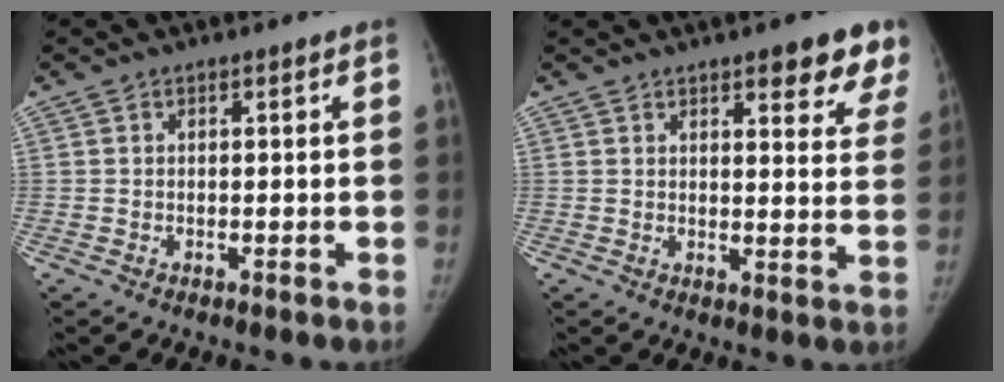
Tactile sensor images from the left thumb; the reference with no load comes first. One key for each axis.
{"total": 10.5, "fx": 7.1, "fy": 3.4, "fz": 6.9, "tx": -0.042, "ty": -0.032, "tz": 0.077}